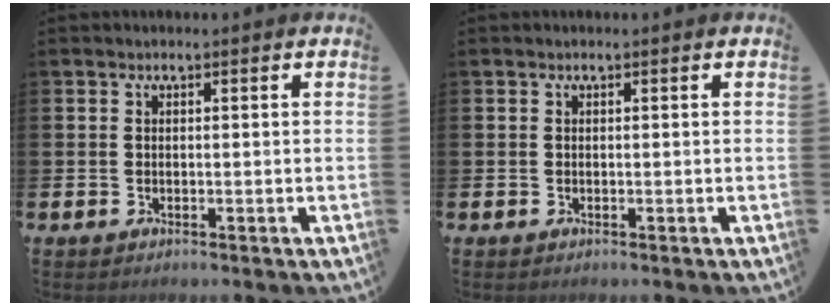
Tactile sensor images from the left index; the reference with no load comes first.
{"total": 0.0}